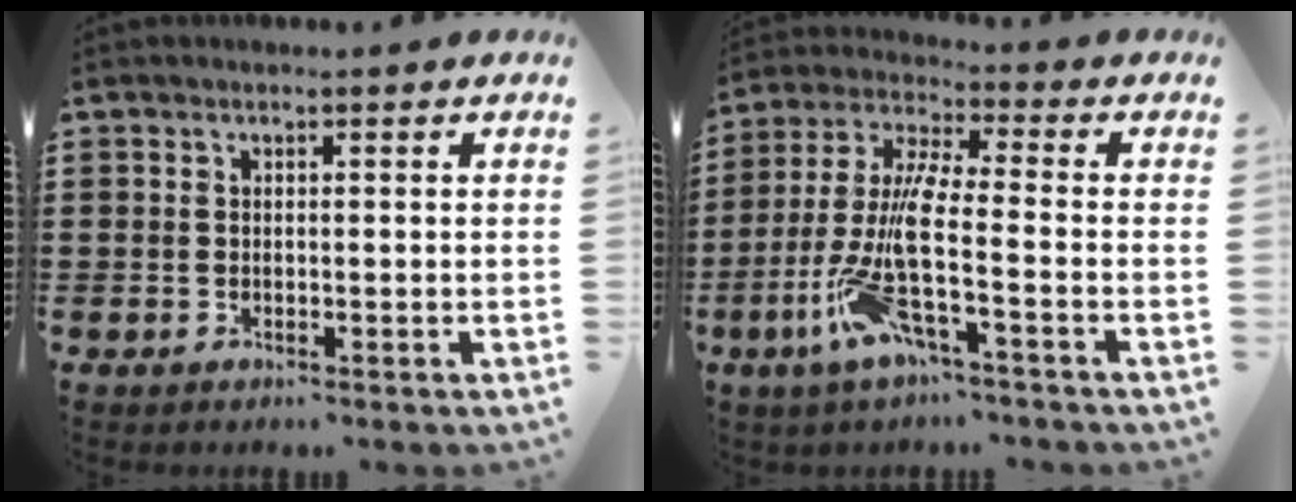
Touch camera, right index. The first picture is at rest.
{"total": 9.8, "force": [-3.6, 1.3, 9.0], "torque": [-0.213, -0.025, -0.082]}